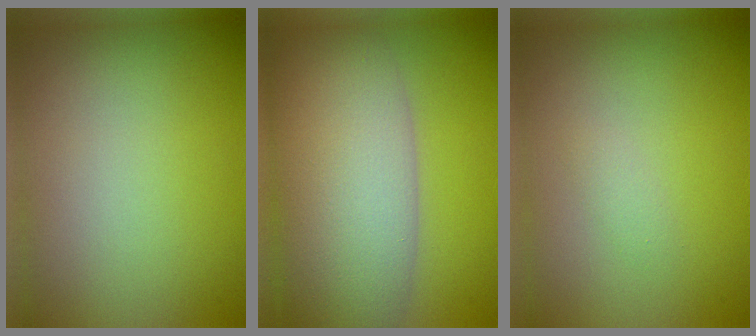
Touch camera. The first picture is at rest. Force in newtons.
{"total": 11.7, "press": 11.7, "slide": 0.7}
{"total": 0.7, "press": 0.7, "slide": 0.0}